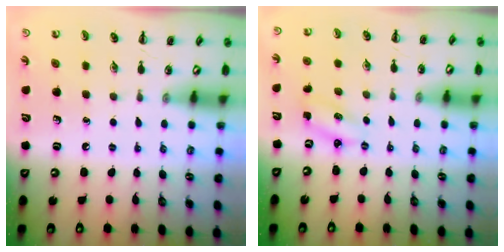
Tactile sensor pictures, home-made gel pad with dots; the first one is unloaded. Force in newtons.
{"total": 2.4, "press": 2.3, "slide": 0.6}